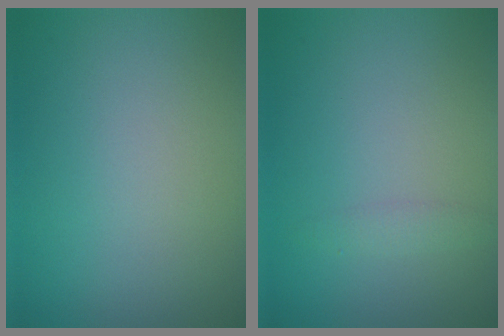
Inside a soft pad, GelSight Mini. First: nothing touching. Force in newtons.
{"total": 1.0, "press": 1.0, "slide": 0.0}